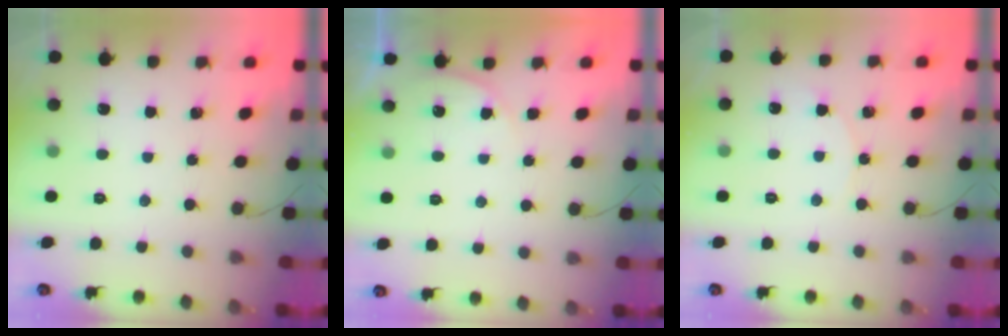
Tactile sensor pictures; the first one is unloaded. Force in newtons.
{"total": 3.9, "press": 3.8, "slide": 0.5}
{"total": 3.8, "press": 3.8, "slide": 0.5}